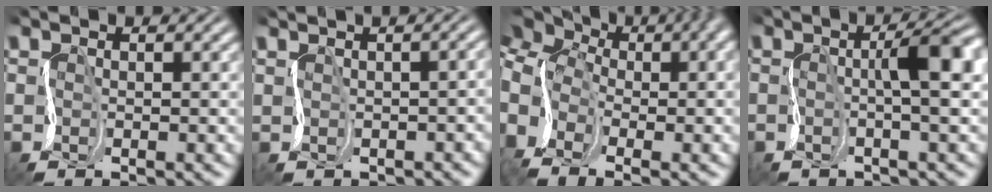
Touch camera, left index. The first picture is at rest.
{"total": 2.6, "force": [-0.2, 1.7, 2.1], "torque": [0.008, 0.019, -0.005]}
{"total": 12.7, "force": [-0.1, 8.4, 9.5], "torque": [-0.184, 0.017, 0.015]}
{"total": 4.6, "force": [0.5, 0.6, 4.6], "torque": [-0.065, 0.017, -0.003]}